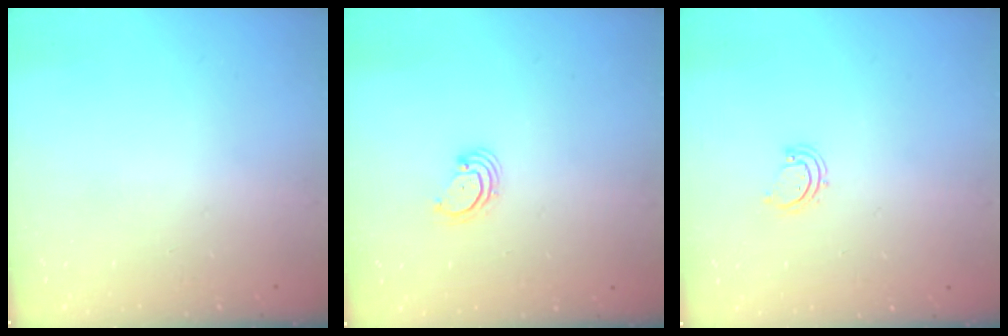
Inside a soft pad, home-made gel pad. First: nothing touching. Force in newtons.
{"total": 3.0, "press": 3.0, "slide": 0.3}
{"total": 2.9, "press": 2.9, "slide": 0.3}